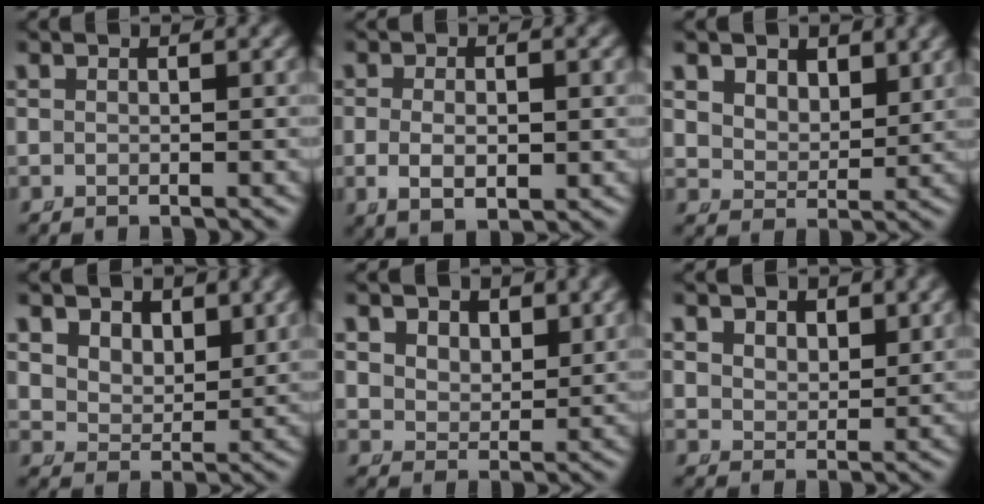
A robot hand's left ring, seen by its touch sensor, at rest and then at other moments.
{"total": 3.3, "force": [-0.7, 1.6, 2.8], "torque": [-0.058, -0.016, 0.002]}
{"total": 4.3, "force": [2.6, 3.0, 1.7], "torque": [-0.044, -0.017, 0.053]}
{"total": 5.1, "force": [2.8, 3.7, 2.1], "torque": [-0.053, -0.015, 0.052]}
{"total": 3.2, "force": [2.1, 2.0, 1.2], "torque": [-0.030, -0.016, 0.050]}
{"total": 2.4, "force": [1.8, 1.3, 0.9], "torque": [-0.022, -0.013, 0.046]}